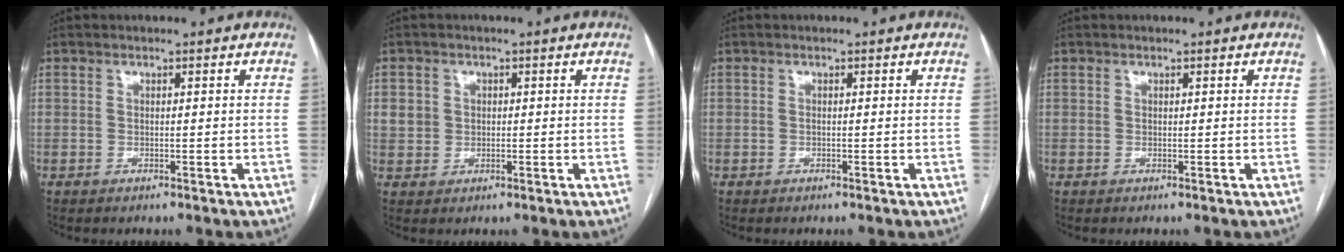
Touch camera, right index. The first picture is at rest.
{"total": 3.0, "force": [0.5, 2.8, 0.8], "torque": [-0.012, 0.011, 0.015]}
{"total": 0.0}
{"total": 0.0}